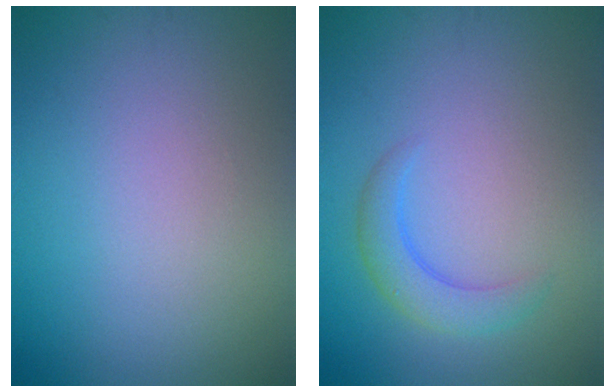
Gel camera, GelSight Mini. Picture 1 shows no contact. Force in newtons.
{"total": 2.7, "press": 2.7, "slide": 0.1}